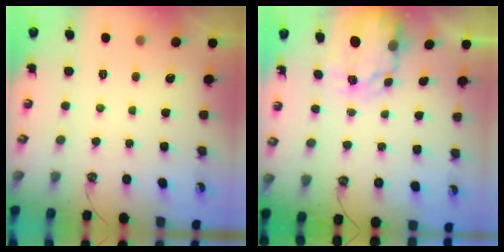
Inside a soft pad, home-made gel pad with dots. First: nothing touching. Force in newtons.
{"total": 4.0, "press": 4.0, "slide": 0.3}